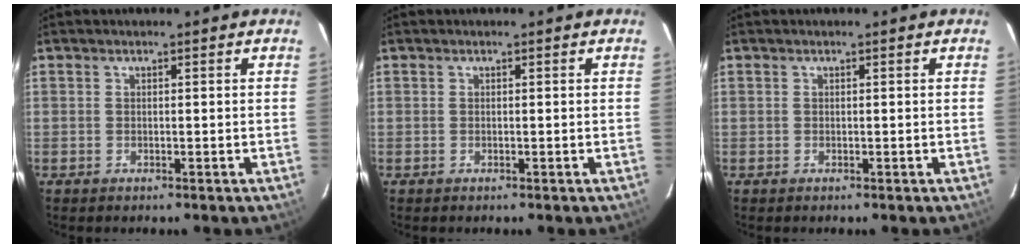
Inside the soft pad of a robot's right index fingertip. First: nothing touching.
{"total": 0.0}
{"total": 0.0}